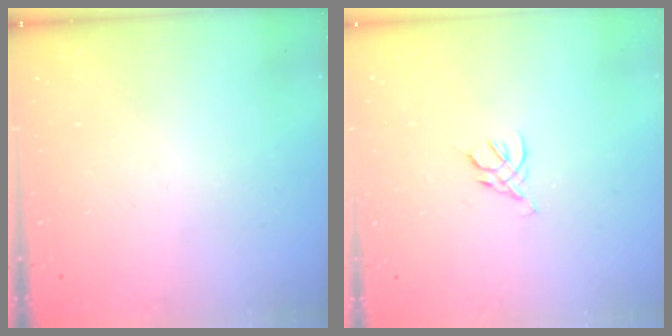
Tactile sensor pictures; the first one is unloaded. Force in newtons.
{"total": 2.5, "press": 2.5, "slide": 0.7}